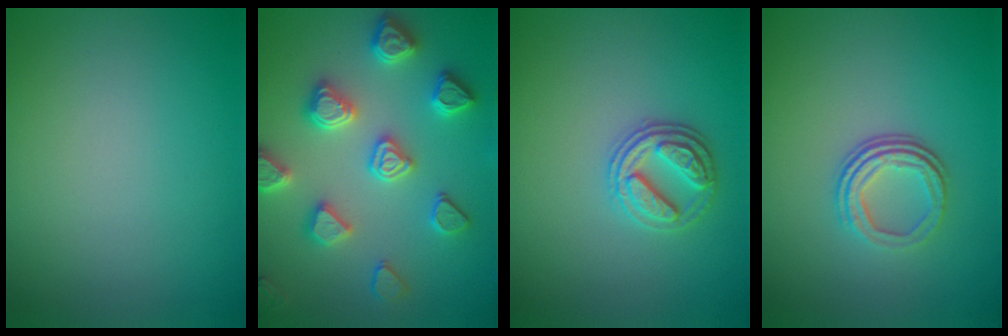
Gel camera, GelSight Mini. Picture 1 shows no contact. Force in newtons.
{"total": 4.7, "press": 4.6, "slide": 0.6}
{"total": 2.6, "press": 2.6, "slide": 0.5}
{"total": 3.4, "press": 2.3, "slide": 2.4}